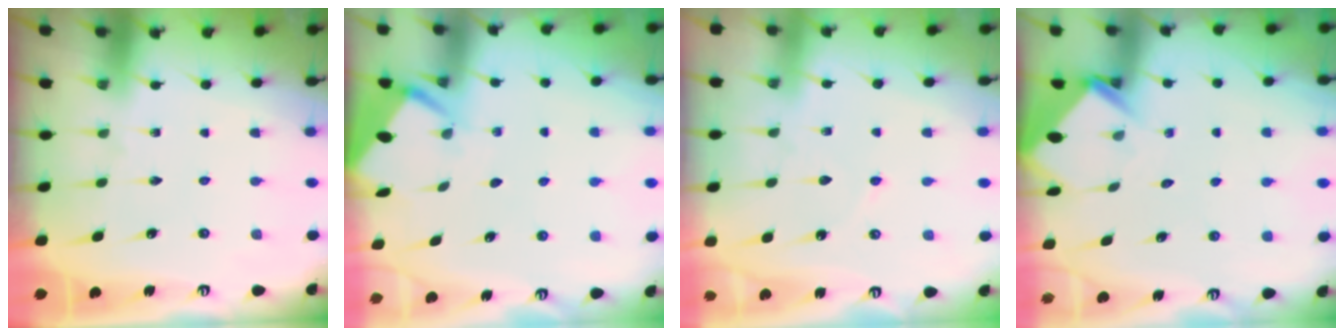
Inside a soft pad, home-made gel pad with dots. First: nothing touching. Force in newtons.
{"total": 2.8, "press": 2.8, "slide": 0.3}
{"total": 2.4, "press": 2.4, "slide": 0.4}
{"total": 4.0, "press": 4.0, "slide": 0.2}